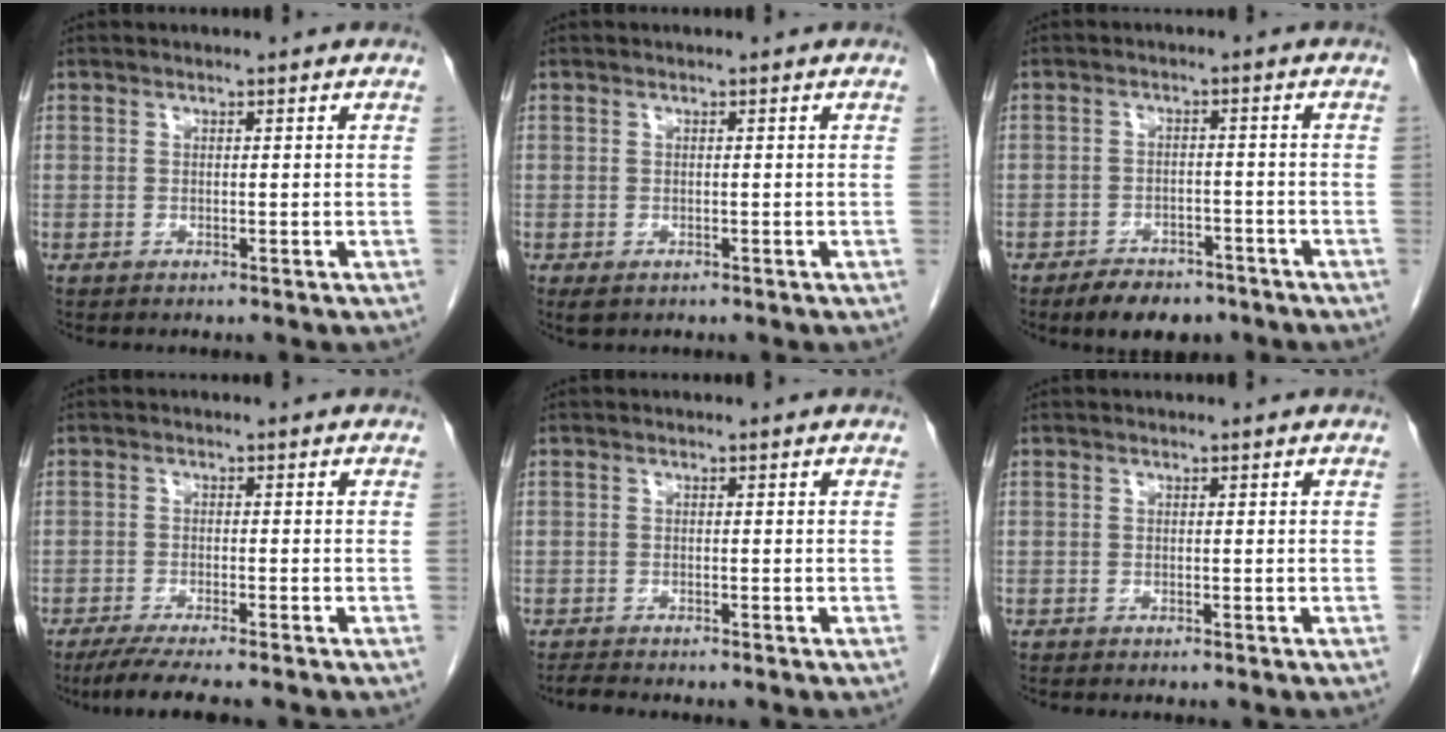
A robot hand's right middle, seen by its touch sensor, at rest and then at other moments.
{"total": 1.3, "force": [-0.6, 0.8, 0.7], "torque": [-0.011, -0.002, 0.000]}
{"total": 6.4, "force": [-4.9, 3.2, 2.6], "torque": [-0.037, 0.002, -0.072]}
{"total": 6.1, "force": [-5.0, 0.0, 3.5], "torque": [-0.054, -0.016, -0.081]}
{"total": 1.4, "force": [-1.4, -0.1, 0.3], "torque": [-0.012, -0.006, -0.025]}
{"total": 0.0}